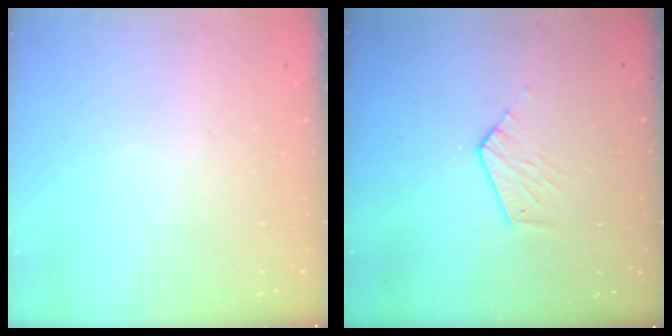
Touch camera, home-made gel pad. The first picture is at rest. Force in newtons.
{"total": 5.7, "press": 5.7, "slide": 0.3}